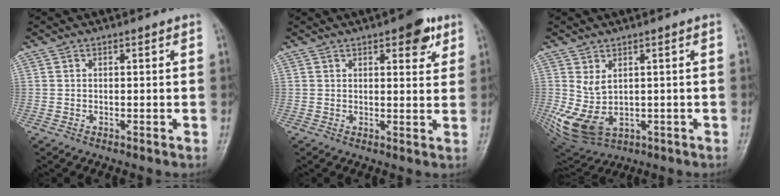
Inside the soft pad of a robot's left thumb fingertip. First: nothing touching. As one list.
[{"total": 5.8, "force": [3.3, 2.4, 4.2], "torque": [-0.033, -0.012, 0.035]}, {"total": 8.4, "force": [0.3, 5.6, 6.3], "torque": [-0.120, -0.009, 0.030]}]